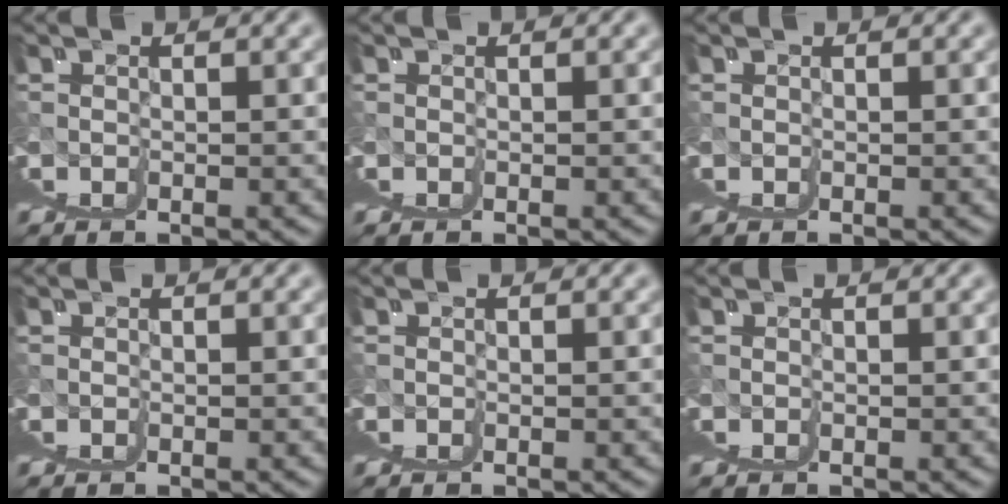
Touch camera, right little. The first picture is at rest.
{"total": 0.0}
{"total": 0.0}
{"total": 0.0}
{"total": 0.0}
{"total": 0.0}